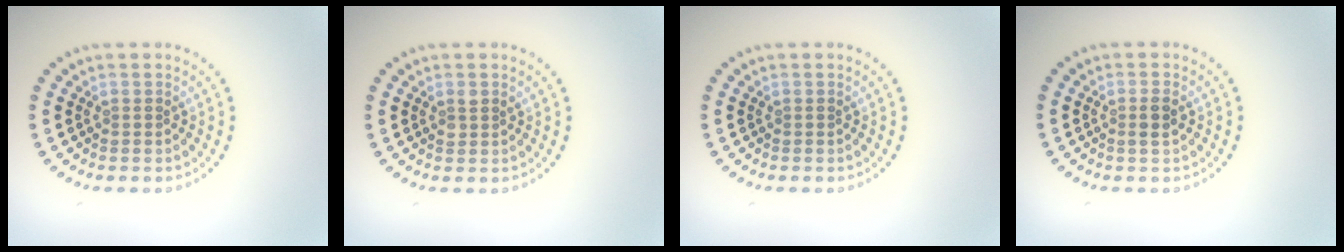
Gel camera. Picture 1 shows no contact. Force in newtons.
{"total": 1.0, "press": 1.0, "slide": 0.2}
{"total": 0.0}
{"total": 1.2, "press": 1.1, "slide": 0.5}